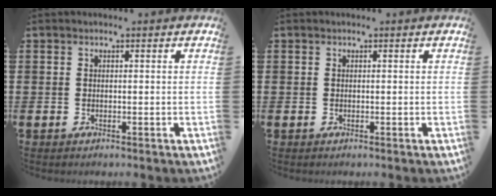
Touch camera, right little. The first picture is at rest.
{"total": 0.0}